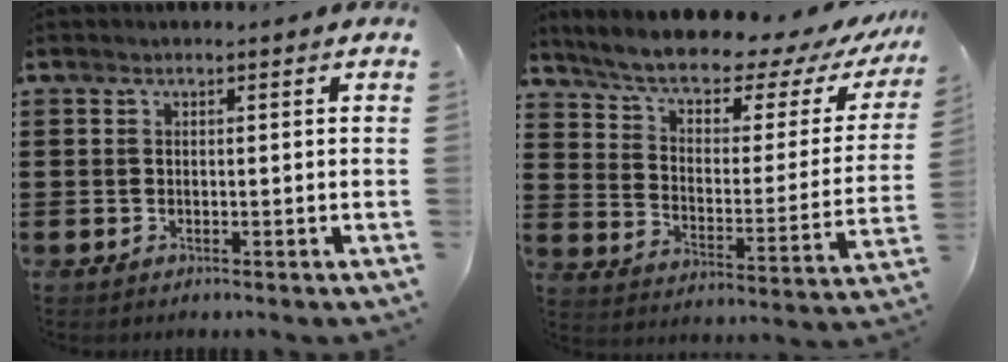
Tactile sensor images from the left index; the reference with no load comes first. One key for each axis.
{"total": 7.1, "fx": 5.8, "fy": 1.7, "fz": 3.6, "tx": -0.089, "ty": -0.045, "tz": 0.094}